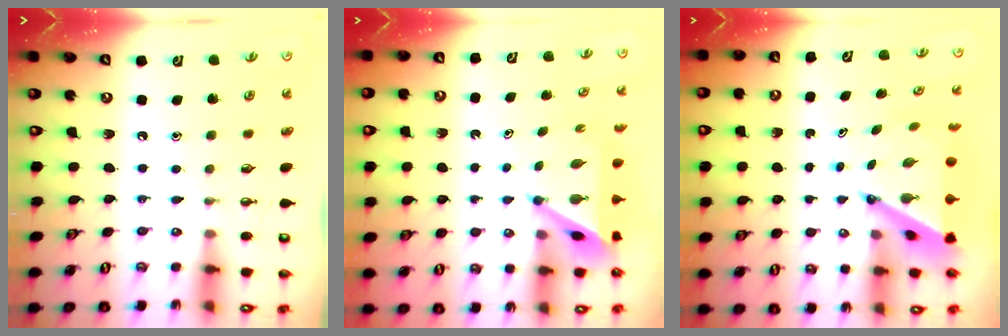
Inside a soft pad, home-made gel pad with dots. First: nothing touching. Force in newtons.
{"total": 5.1, "press": 5.1, "slide": 0.2}
{"total": 7.3, "press": 7.3, "slide": 0.7}